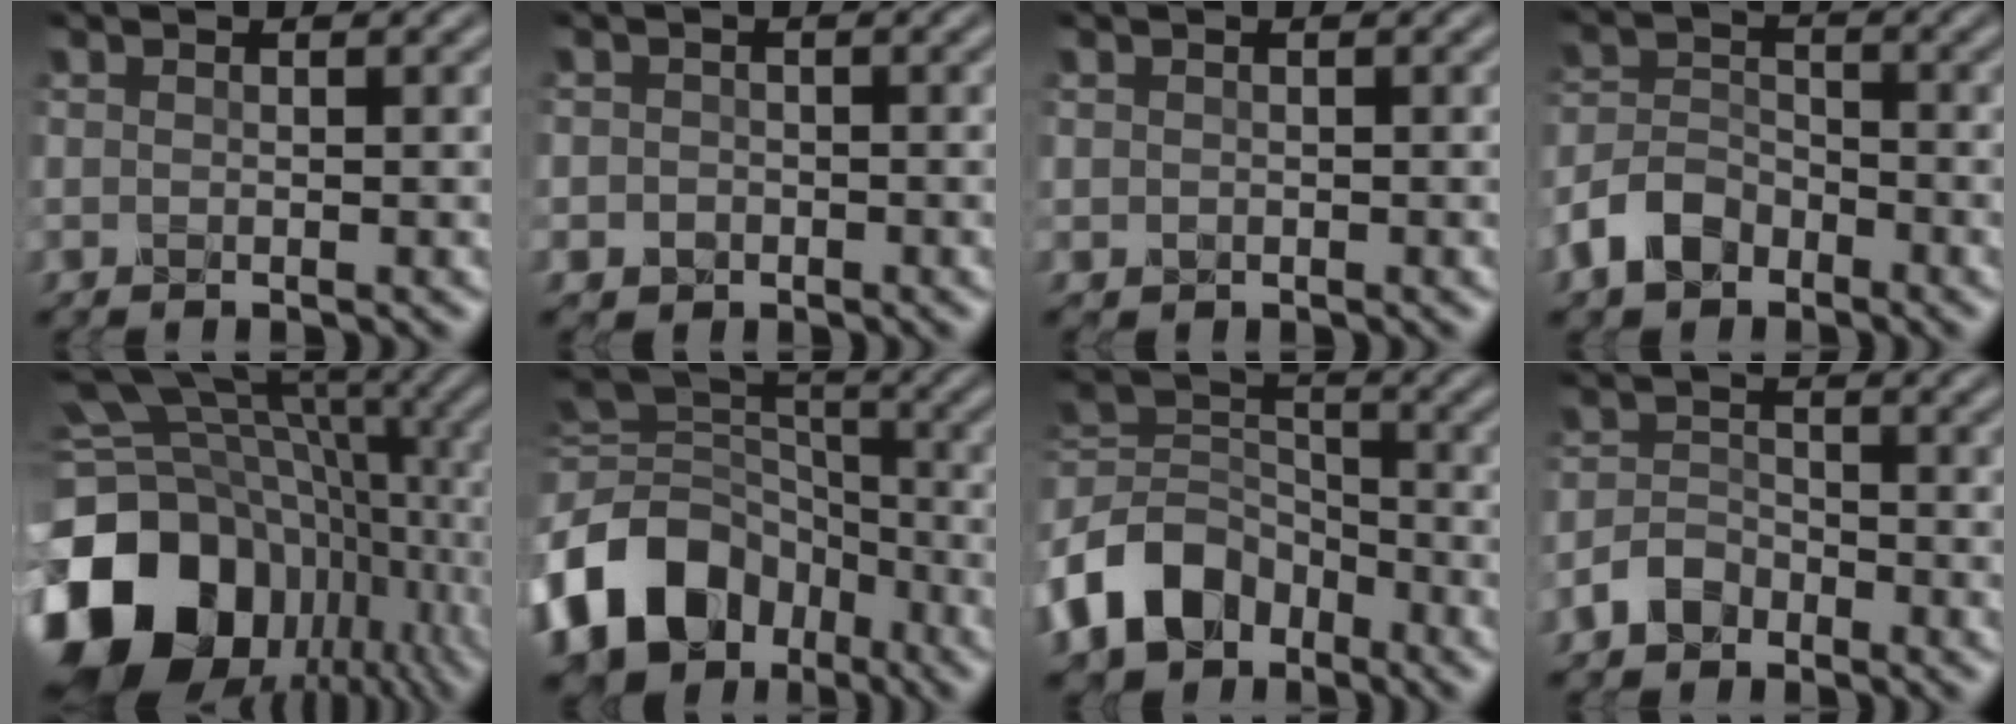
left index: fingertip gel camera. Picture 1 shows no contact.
{"total": 1.6, "force": [-0.5, 1.5, 0.3], "torque": [0.012, -0.001, -0.011]}
{"total": 0.6, "force": [0.0, 0.6, 0.1], "torque": [0.003, -0.004, -0.001]}
{"total": 4.2, "force": [-2.7, 2.6, 1.8], "torque": [-0.035, 0.002, -0.064]}
{"total": 19.0, "force": [-4.5, 14.3, 11.6], "torque": [-0.234, -0.009, -0.064]}
{"total": 14.0, "force": [-6.2, 10.4, 7.1], "torque": [-0.166, -0.009, -0.120]}
{"total": 8.5, "force": [-4.8, 5.9, 3.9], "torque": [-0.073, 0.003, -0.112]}
{"total": 2.8, "force": [-2.0, 1.7, 1.0], "torque": [-0.016, 0.007, -0.046]}